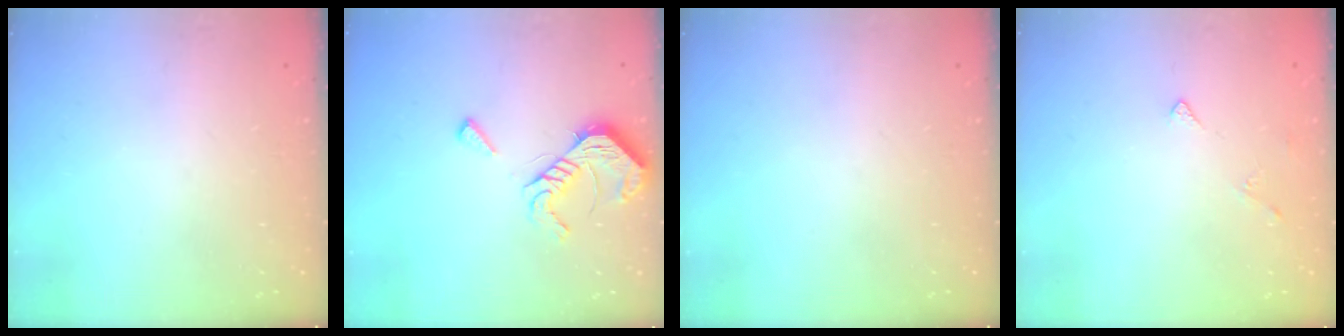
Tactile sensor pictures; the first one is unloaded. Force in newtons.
{"total": 11.1, "press": 11.1, "slide": 0.8}
{"total": 0.0}
{"total": 3.0, "press": 2.9, "slide": 0.5}